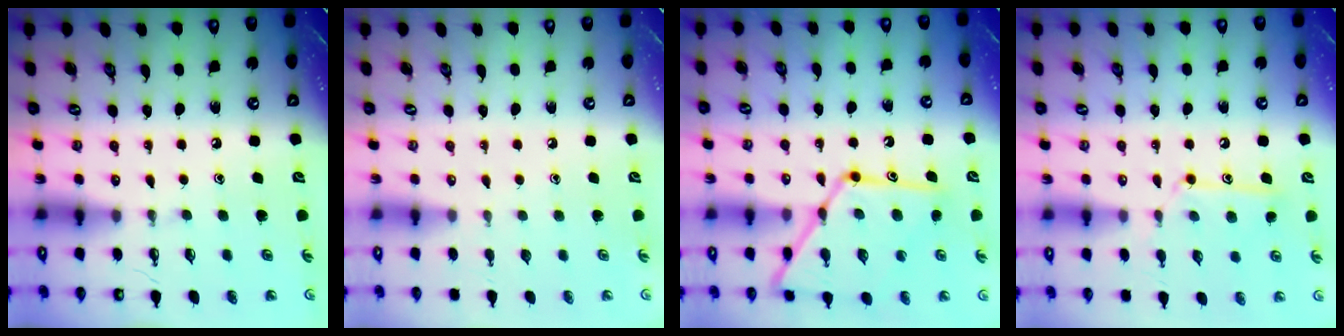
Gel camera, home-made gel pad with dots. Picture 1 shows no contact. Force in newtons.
{"total": 0.0}
{"total": 16.6, "press": 16.5, "slide": 1.3}
{"total": 11.4, "press": 11.3, "slide": 0.7}